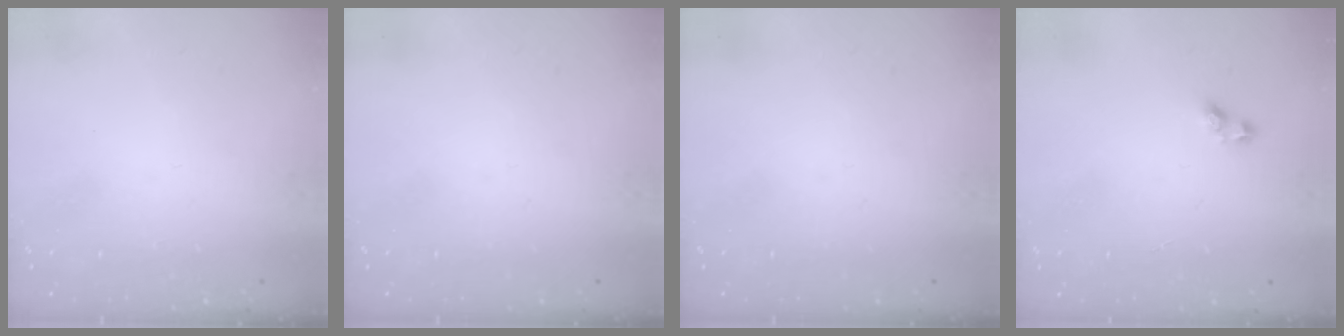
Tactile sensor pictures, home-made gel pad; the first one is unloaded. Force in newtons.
{"total": 0.0}
{"total": 0.0}
{"total": 2.2, "press": 1.9, "slide": 1.1}